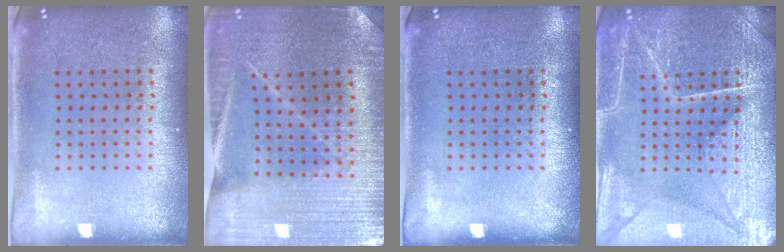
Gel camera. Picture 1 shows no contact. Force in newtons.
{"total": 2.6, "press": 2.6, "slide": 0.4}
{"total": 0.0}
{"total": 5.5, "press": 5.5, "slide": 0.6}